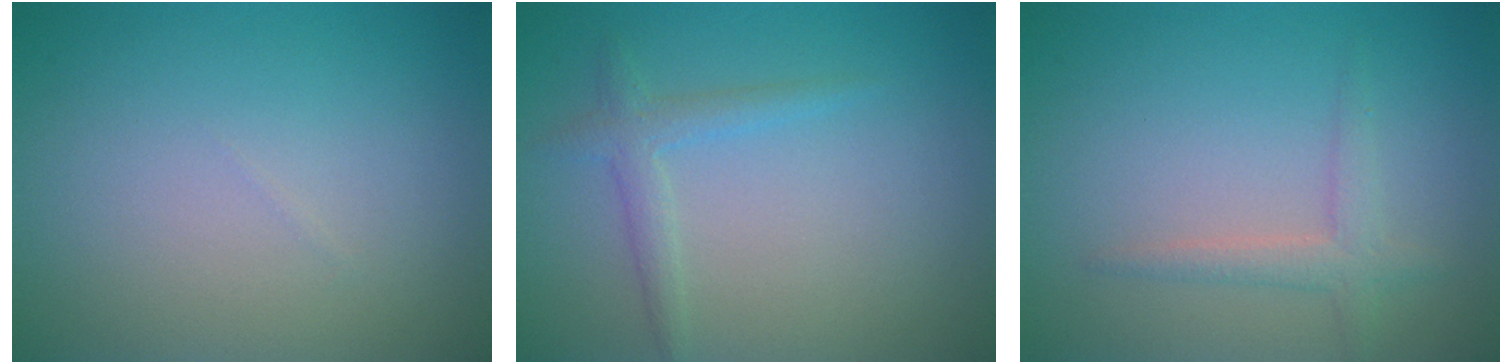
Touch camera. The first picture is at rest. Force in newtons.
{"total": 1.8, "press": 1.8, "slide": 0.0}
{"total": 1.9, "press": 1.9, "slide": 0.1}